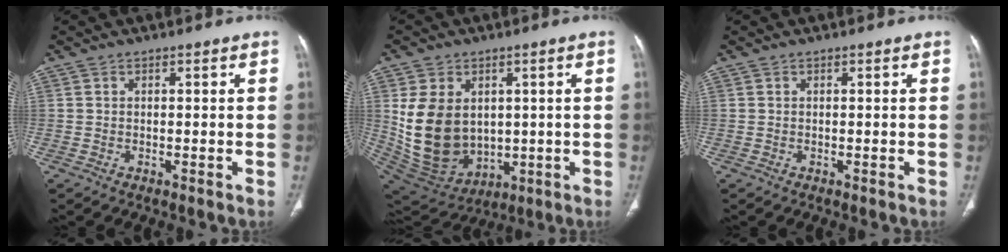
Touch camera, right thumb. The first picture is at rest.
{"total": 16.1, "force": [1.6, 12.1, 10.5], "torque": [-0.172, -0.012, 0.068]}
{"total": 0.0}